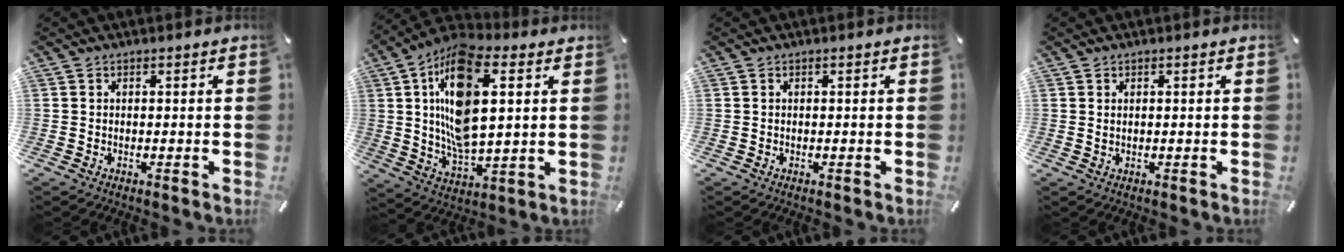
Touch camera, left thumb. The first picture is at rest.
{"total": 17.3, "force": [5.0, 8.4, 14.3], "torque": [-0.296, -0.003, 0.084]}
{"total": 0.0}
{"total": 0.7, "force": [0.2, 0.4, 0.5], "torque": [-0.010, 0.002, 0.004]}